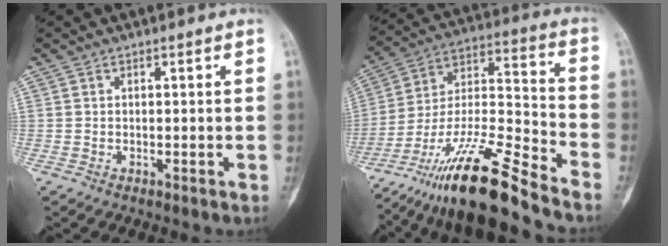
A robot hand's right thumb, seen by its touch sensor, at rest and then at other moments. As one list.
[{"total": 19.9, "force": [-15.4, 1.8, 12.5], "torque": [-0.256, 0.070, -0.280]}]